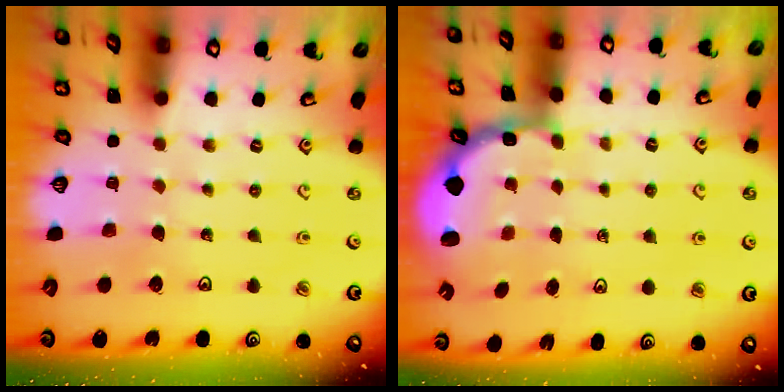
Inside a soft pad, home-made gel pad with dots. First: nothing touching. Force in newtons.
{"total": 2.9, "press": 2.0, "slide": 2.1}